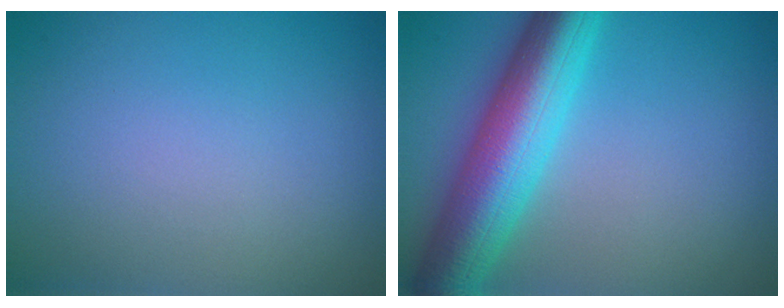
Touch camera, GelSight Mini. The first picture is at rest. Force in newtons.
{"total": 9.2, "press": 9.2, "slide": 0.2}